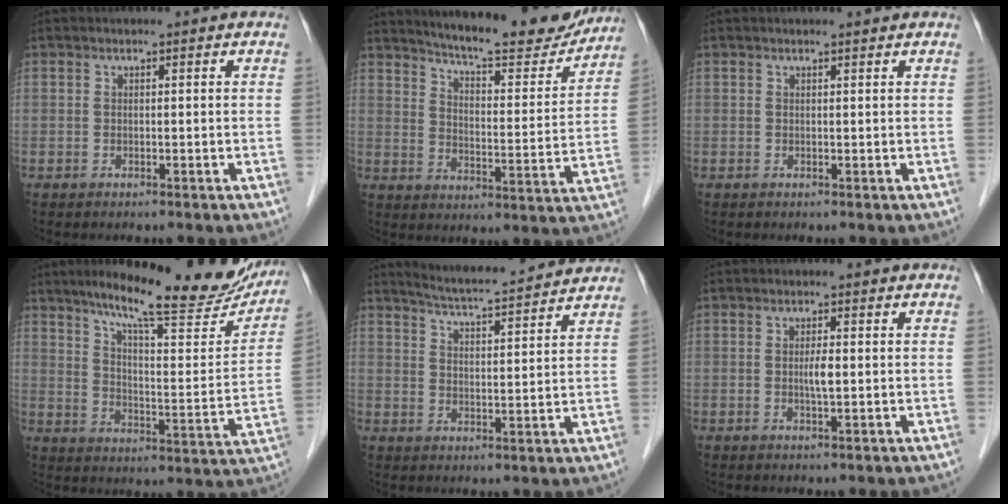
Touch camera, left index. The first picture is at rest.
{"total": 17.9, "force": [16.5, 2.3, 6.5], "torque": [-0.095, -0.036, 0.218]}
{"total": 0.9, "force": [0.9, -0.1, 0.2], "torque": [-0.010, 0.003, 0.013]}
{"total": 23.6, "force": [19.2, 3.9, 13.2], "torque": [-0.188, -0.016, 0.258]}
{"total": 11.5, "force": [10.9, 0.0, 3.5], "torque": [-0.067, 0.015, 0.155]}
{"total": 2.0, "force": [0.0, 0.2, 2.0], "torque": [-0.038, -0.001, 0.000]}